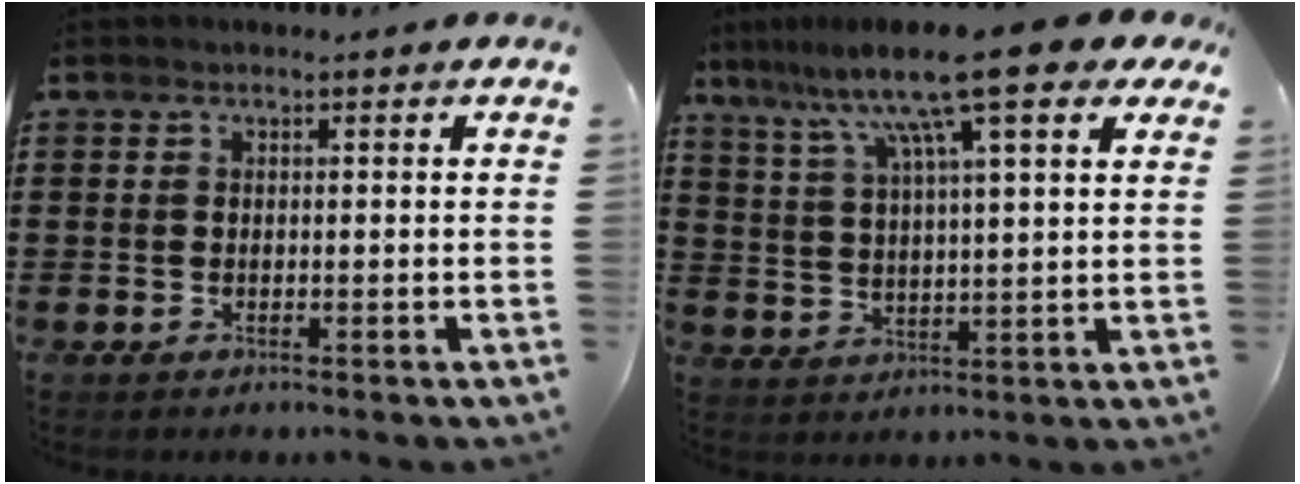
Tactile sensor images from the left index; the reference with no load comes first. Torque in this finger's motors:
{"motor_torque": [1.96, -0.18, 1.05, 0.21]}